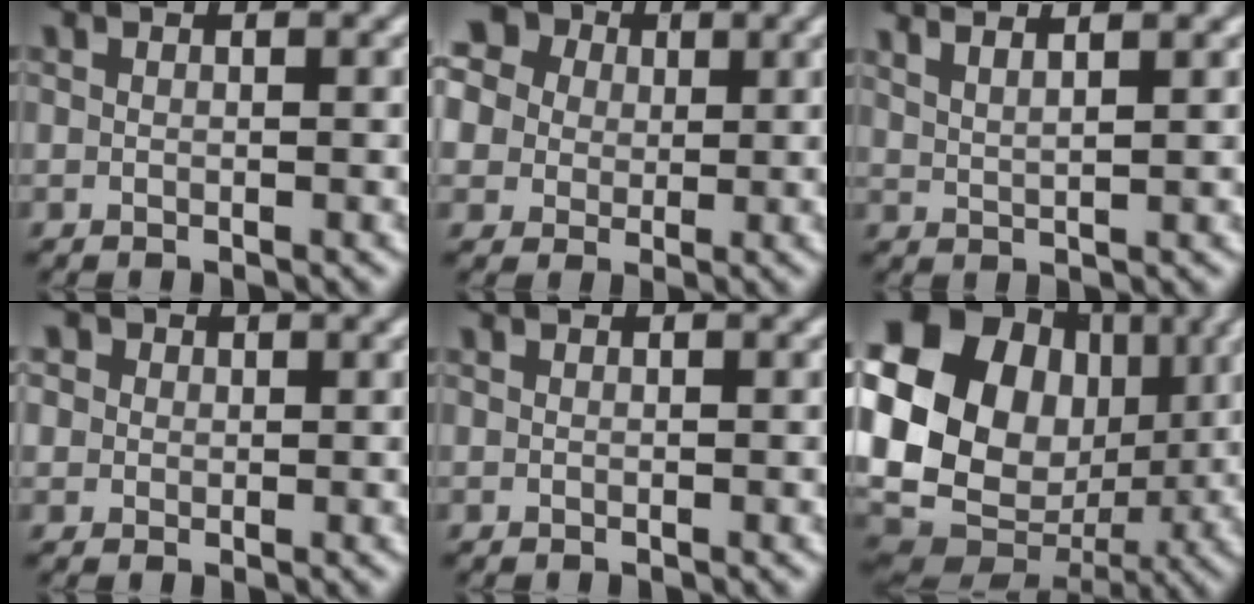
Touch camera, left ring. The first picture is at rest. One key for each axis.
{"total": 12.1, "fx": 3.0, "fy": 10.4, "fz": 5.4, "tx": -0.138, "ty": -0.016, "tz": 0.048}
{"total": 4.2, "fx": 3.3, "fy": 1.2, "fz": 2.3, "tx": -0.041, "ty": 0.009, "tz": 0.056}
{"total": 3.9, "fx": 0.8, "fy": 3.6, "fz": 1.3, "tx": -0.038, "ty": -0.001, "tz": 0.011}
{"total": 0.0}
{"total": 19.4, "fx": 0.6, "fy": 15.4, "fz": 11.8, "tx": -0.242, "ty": -0.042, "tz": 0.023}